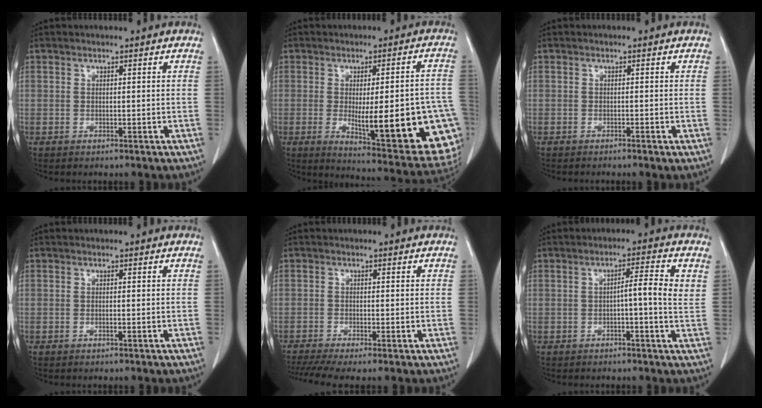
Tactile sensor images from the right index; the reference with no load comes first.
{"total": 21.9, "force": [-5.3, 4.6, 20.8], "torque": [-0.171, -0.001, -0.046]}
{"total": 0.8, "force": [-0.6, -0.2, 0.5], "torque": [-0.010, 0.001, -0.011]}
{"total": 0.0}
{"total": 5.5, "force": [-3.9, 0.3, 3.9], "torque": [-0.071, -0.008, -0.068]}
{"total": 4.9, "force": [0.5, 0.0, 4.9], "torque": [-0.075, 0.009, 0.005]}